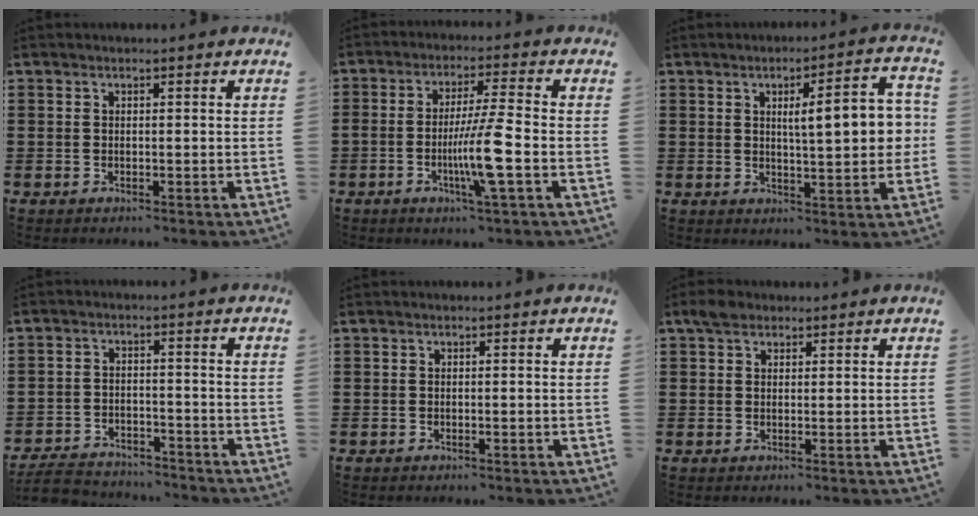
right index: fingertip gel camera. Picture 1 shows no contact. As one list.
[{"total": 9.1, "force": [-2.7, 0.0, 8.6], "torque": [-0.165, -0.017, -0.055]}, {"total": 8.8, "force": [1.5, 2.1, 8.5], "torque": [-0.126, -0.003, 0.013]}, {"total": 5.1, "force": [-4.9, 1.0, 0.7], "torque": [-0.024, 0.007, -0.102]}, {"total": 0.0}, {"total": 2.4, "force": [1.7, 1.4, 1.0], "torque": [-0.018, 0.005, 0.030]}]